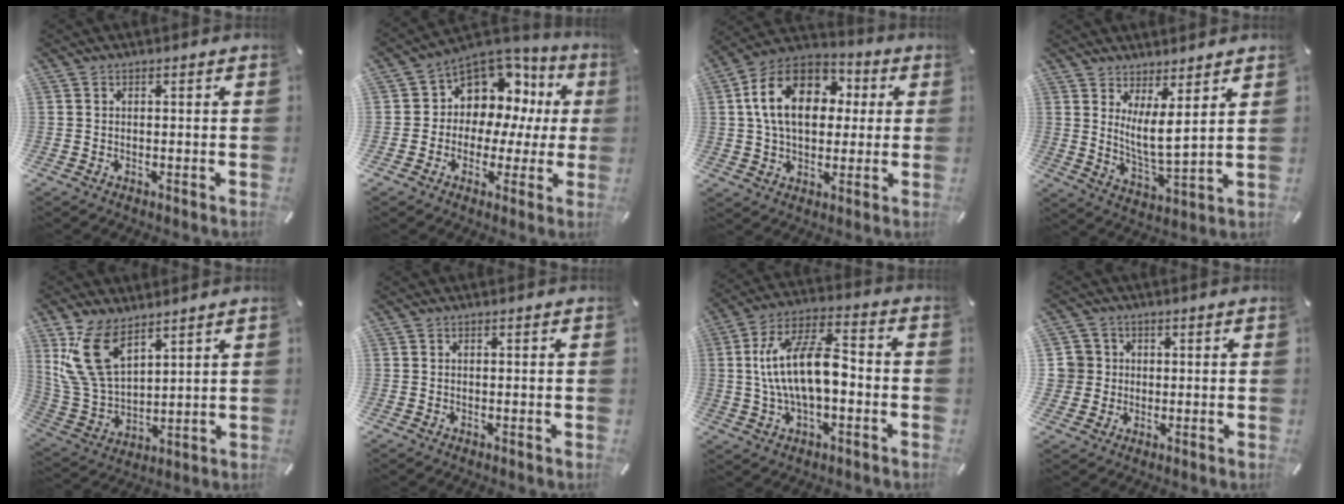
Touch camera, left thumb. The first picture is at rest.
{"total": 9.6, "force": [3.9, 8.3, 3.0], "torque": [-0.053, -0.048, 0.075]}
{"total": 16.8, "force": [3.2, 12.0, 11.3], "torque": [-0.224, 0.002, 0.053]}
{"total": 6.9, "force": [3.9, 1.6, 5.4], "torque": [-0.100, -0.029, 0.071]}
{"total": 14.0, "force": [8.2, 7.8, 8.3], "torque": [-0.217, -0.028, 0.154]}
{"total": 0.0}
{"total": 16.2, "force": [-1.2, 8.0, 14.1], "torque": [-0.274, 0.020, -0.020]}
{"total": 5.7, "force": [0.9, 5.6, 0.5], "torque": [-0.022, 0.005, 0.018]}